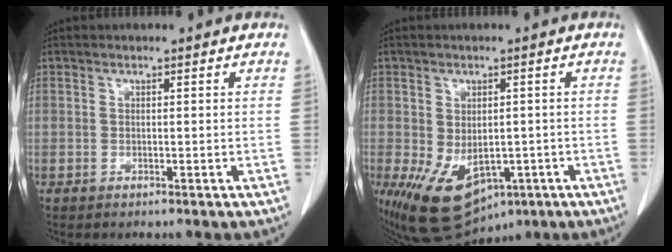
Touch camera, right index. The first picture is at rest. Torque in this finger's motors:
{"motor_torque": [1.28, -0.71, 0.72, 0.18]}